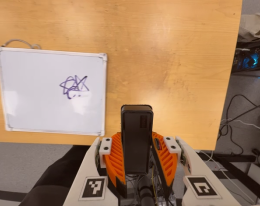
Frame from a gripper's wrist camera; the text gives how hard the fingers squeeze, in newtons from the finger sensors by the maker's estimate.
{"total": 3.8, "left": 2.3, "right": 5.4}